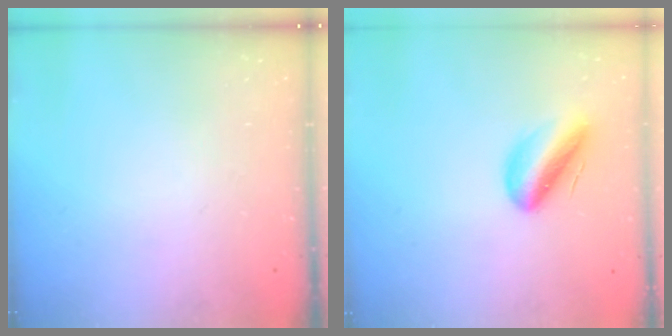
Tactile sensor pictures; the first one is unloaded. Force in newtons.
{"total": 9.2, "press": 8.9, "slide": 2.5}